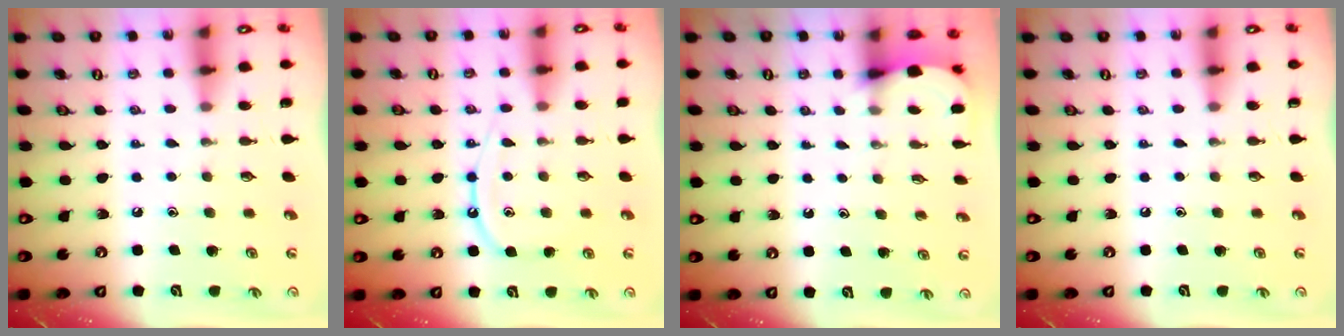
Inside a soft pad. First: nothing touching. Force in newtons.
{"total": 9.8, "press": 9.7, "slide": 0.9}
{"total": 2.5, "press": 2.5, "slide": 0.2}
{"total": 0.0}